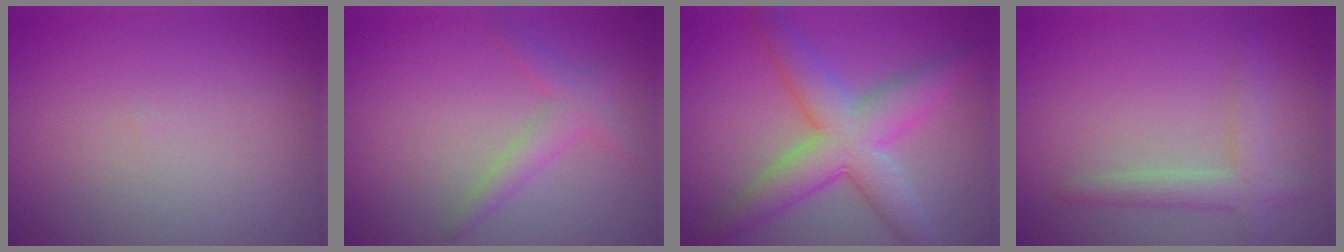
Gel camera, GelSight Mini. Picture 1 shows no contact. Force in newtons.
{"total": 2.2, "press": 2.2, "slide": 0.0}
{"total": 7.1, "press": 7.1, "slide": 0.2}
{"total": 2.7, "press": 2.7, "slide": 0.2}